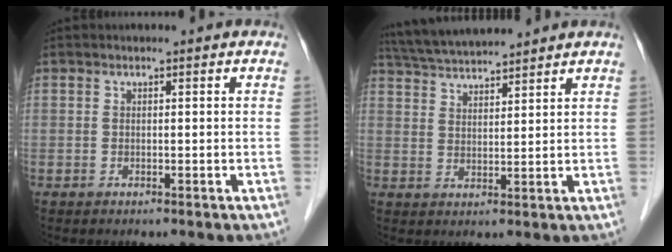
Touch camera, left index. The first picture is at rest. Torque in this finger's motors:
{"motor_torque": [-0.29, -0.69, 0.38, 0.08]}